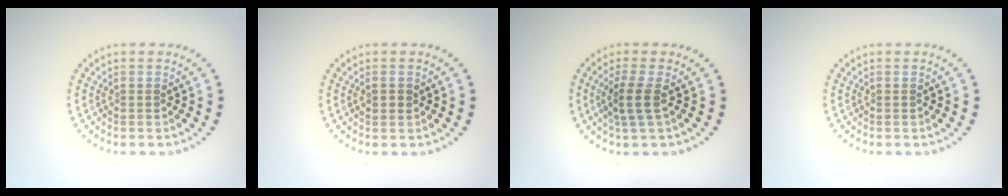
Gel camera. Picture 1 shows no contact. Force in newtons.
{"total": 1.1, "press": 1.0, "slide": 0.5}
{"total": 2.3, "press": 1.9, "slide": 1.3}
{"total": 0.0}